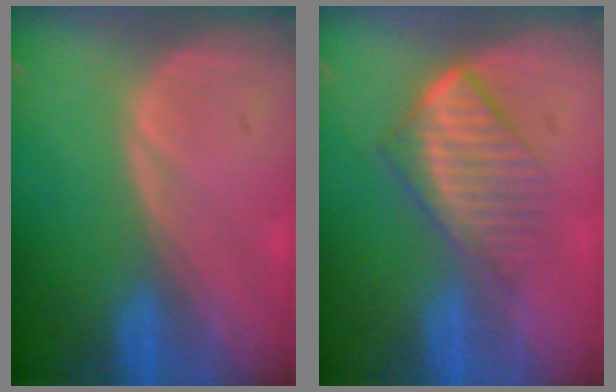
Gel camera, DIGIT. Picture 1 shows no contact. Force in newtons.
{"total": 6.8, "press": 6.0, "slide": 3.3}